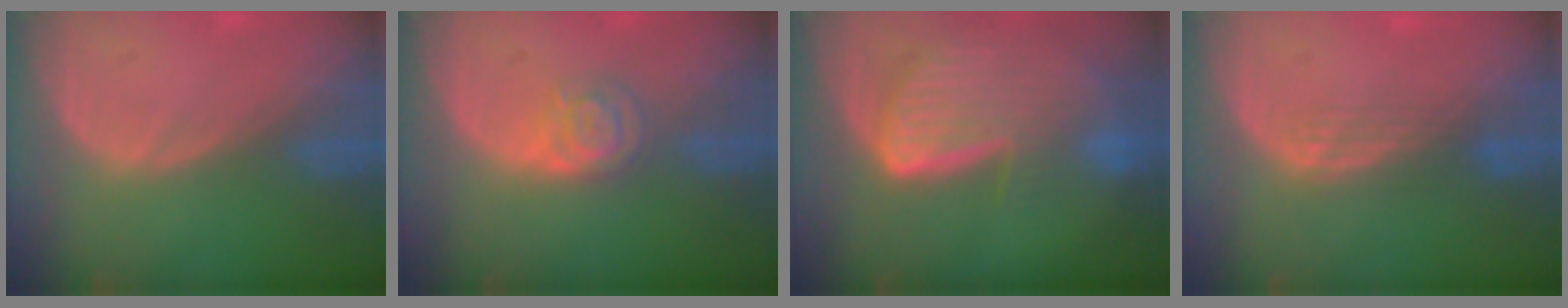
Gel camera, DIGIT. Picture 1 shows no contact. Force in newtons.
{"total": 4.4, "press": 3.9, "slide": 1.9}
{"total": 9.3, "press": 8.1, "slide": 4.6}
{"total": 3.0, "press": 2.5, "slide": 1.6}